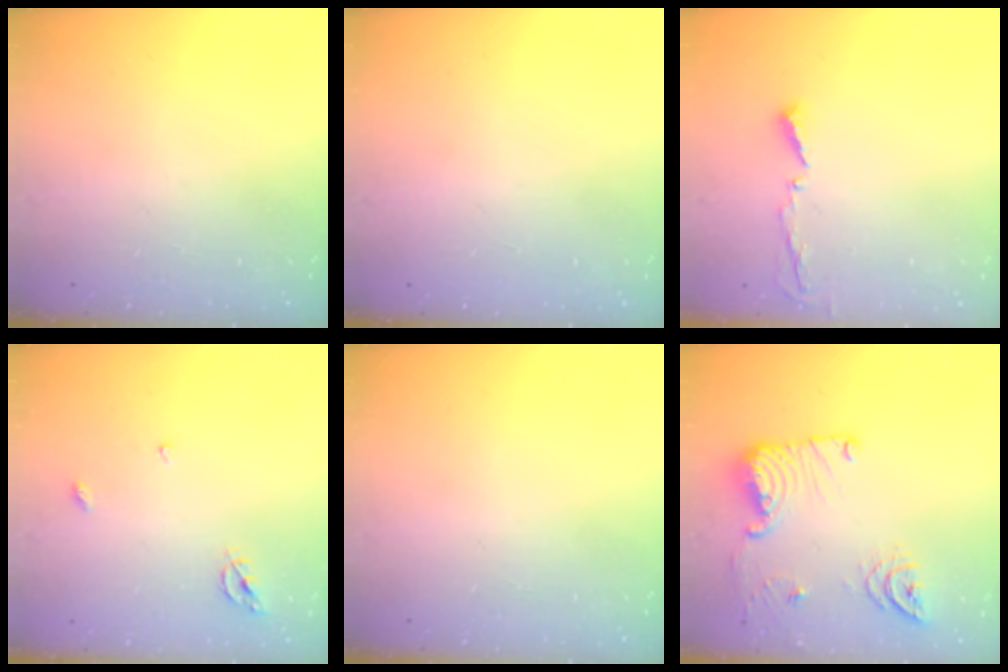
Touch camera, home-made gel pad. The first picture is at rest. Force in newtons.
{"total": 0.9, "press": 0.9, "slide": 0.0}
{"total": 3.4, "press": 3.4, "slide": 0.4}
{"total": 5.7, "press": 5.6, "slide": 0.5}
{"total": 0.0}
{"total": 15.7, "press": 15.5, "slide": 2.6}